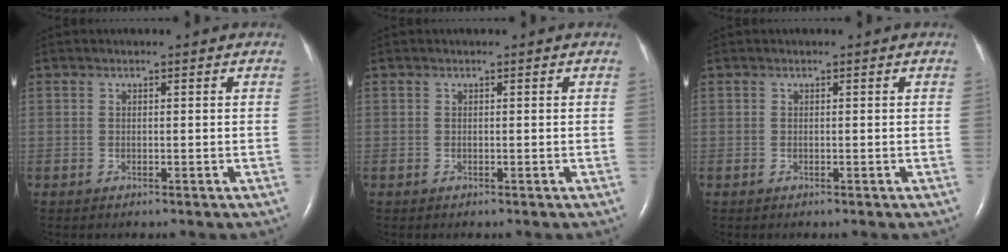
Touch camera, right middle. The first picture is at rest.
{"total": 0.0}
{"total": 0.0}